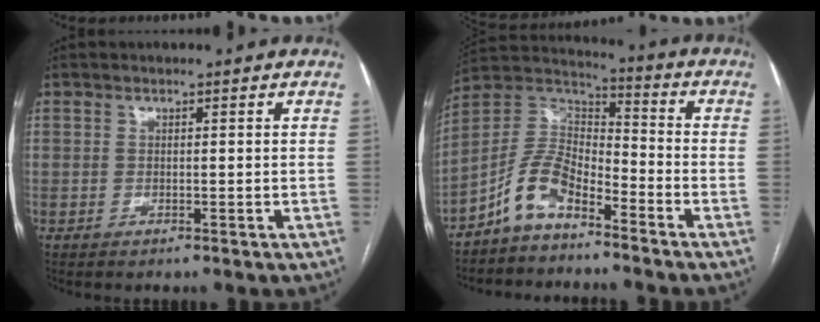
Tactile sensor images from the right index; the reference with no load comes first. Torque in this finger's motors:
{"motor_torque": [0.91, -0.82, 0.12, 0.01]}